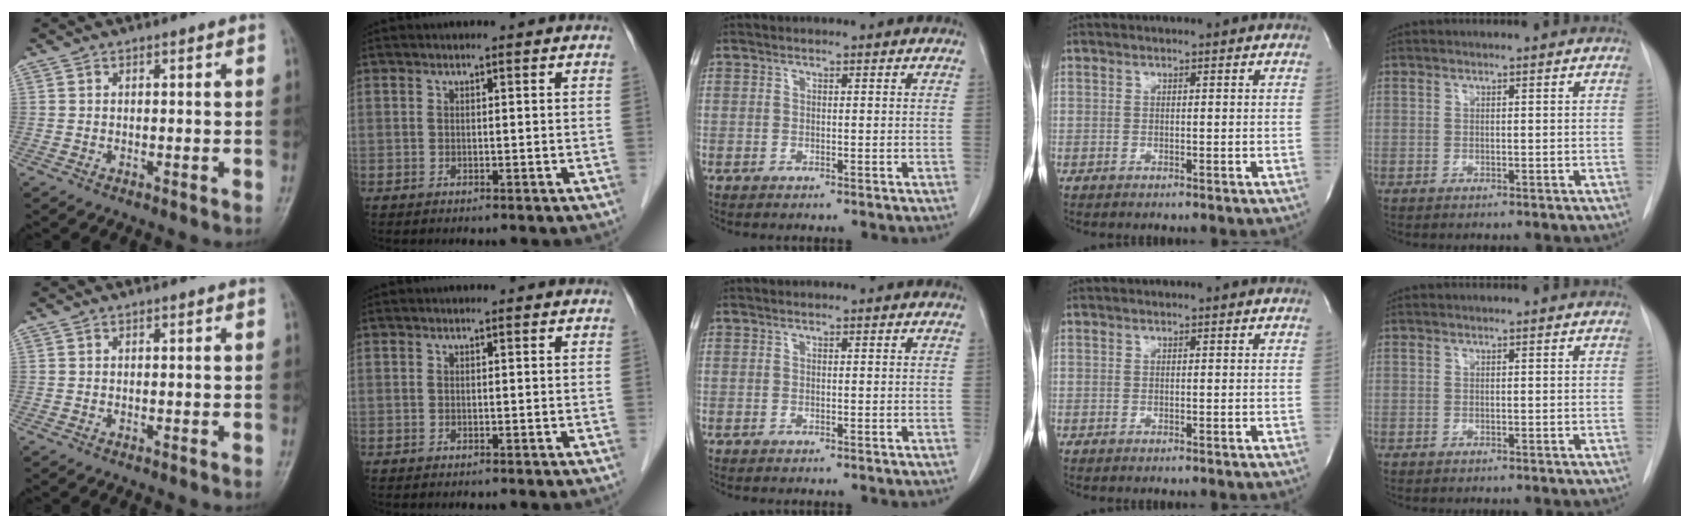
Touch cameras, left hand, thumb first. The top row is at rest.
{}